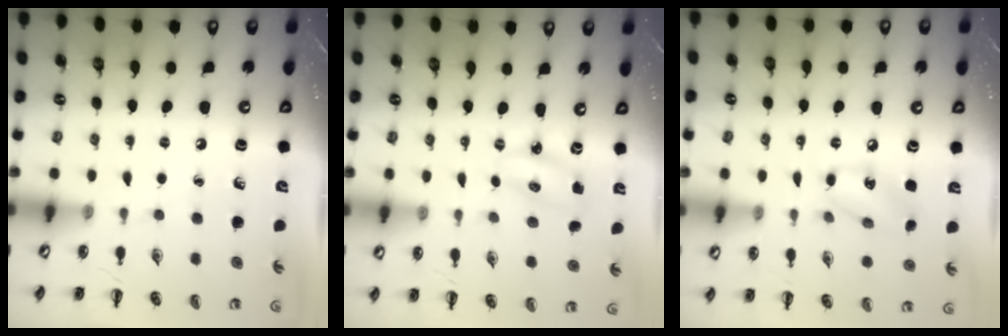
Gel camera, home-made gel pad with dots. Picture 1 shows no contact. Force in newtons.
{"total": 3.3, "press": 3.2, "slide": 0.7}
{"total": 9.3, "press": 9.3, "slide": 1.0}